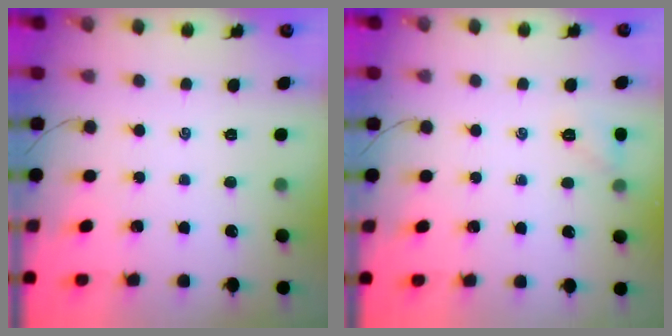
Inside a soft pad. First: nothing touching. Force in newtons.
{"total": 5.4, "press": 5.2, "slide": 1.4}